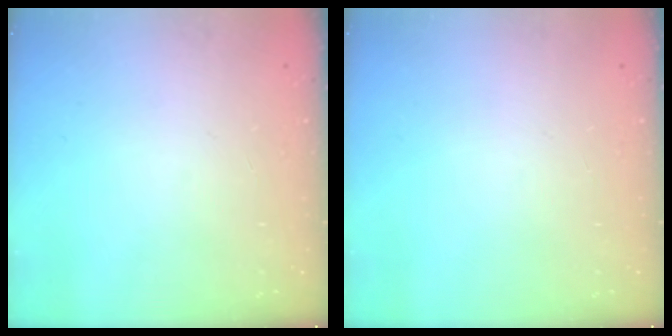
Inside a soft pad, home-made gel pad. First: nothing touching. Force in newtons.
{"total": 0.0}